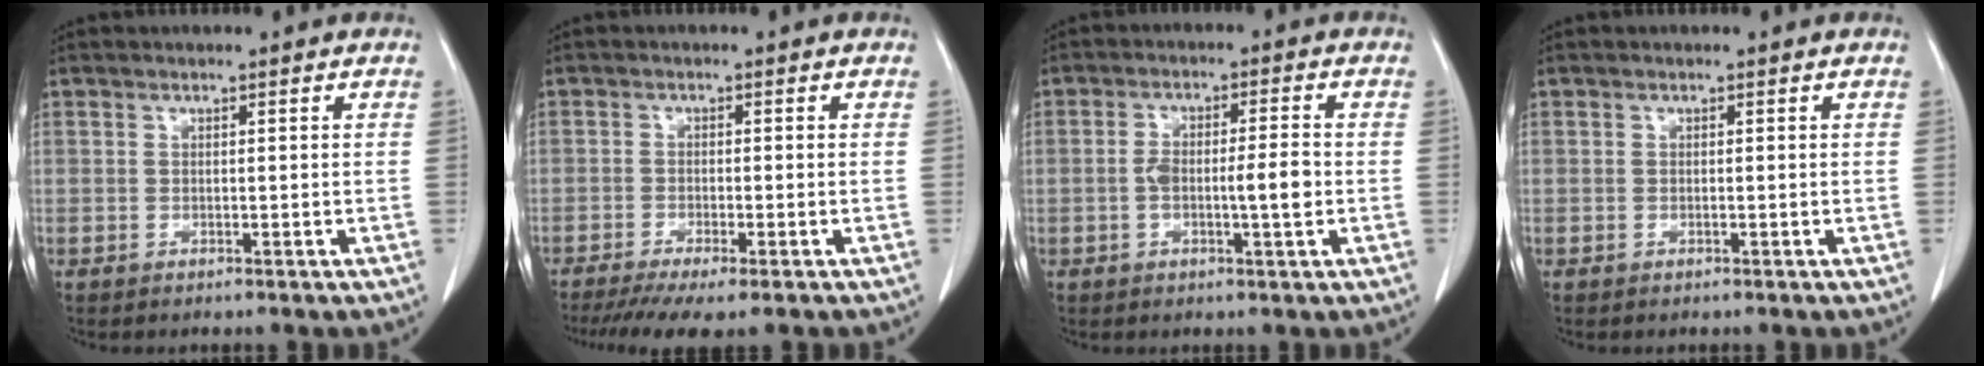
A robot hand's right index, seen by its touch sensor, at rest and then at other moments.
{"total": 7.7, "force": [-5.8, 0.8, 5.0], "torque": [-0.075, -0.016, -0.092]}
{"total": 5.9, "force": [-1.0, 0.9, 5.7], "torque": [-0.110, 0.007, -0.016]}
{"total": 0.0}